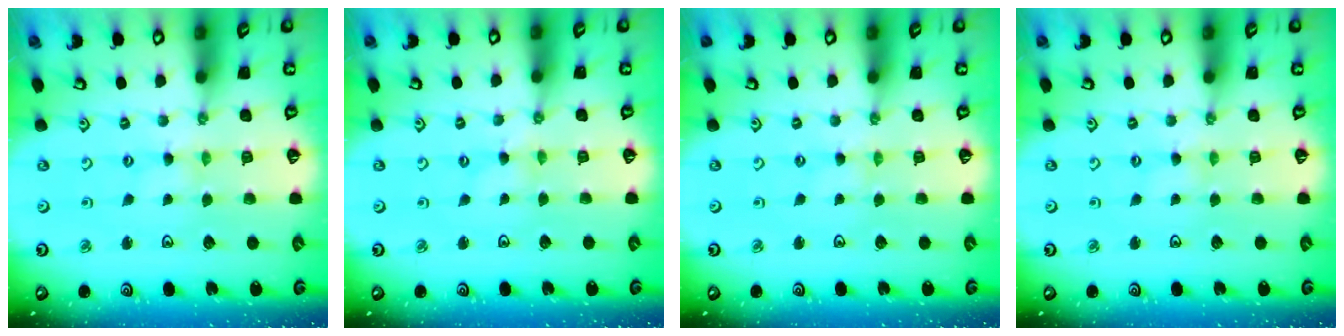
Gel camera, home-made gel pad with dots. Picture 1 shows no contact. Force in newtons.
{"total": 0.0}
{"total": 0.0}
{"total": 0.8, "press": 0.8, "slide": 0.1}